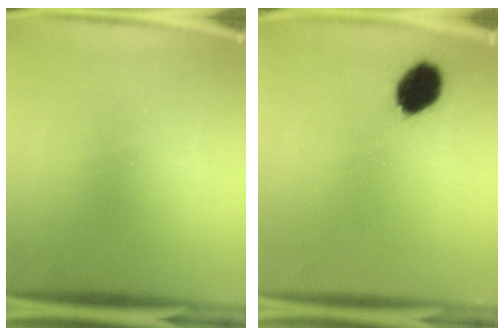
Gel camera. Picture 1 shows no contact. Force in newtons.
{"total": 8.9}